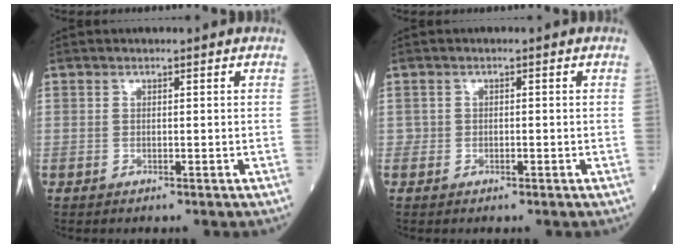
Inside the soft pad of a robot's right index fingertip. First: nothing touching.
{"total": 0.6, "force": [-0.1, 0.6, 0.2], "torque": [0.002, 0.004, -0.001]}